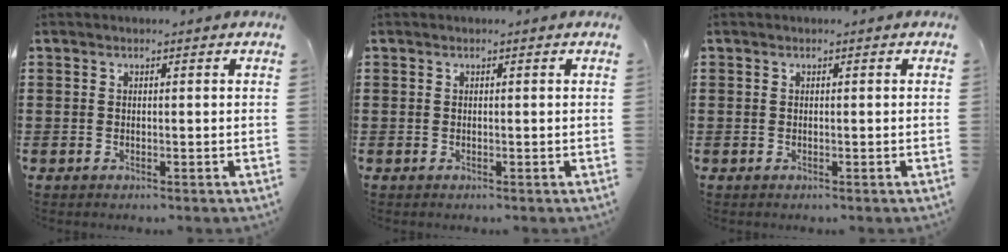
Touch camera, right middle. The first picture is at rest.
{"total": 0.0}
{"total": 0.0}